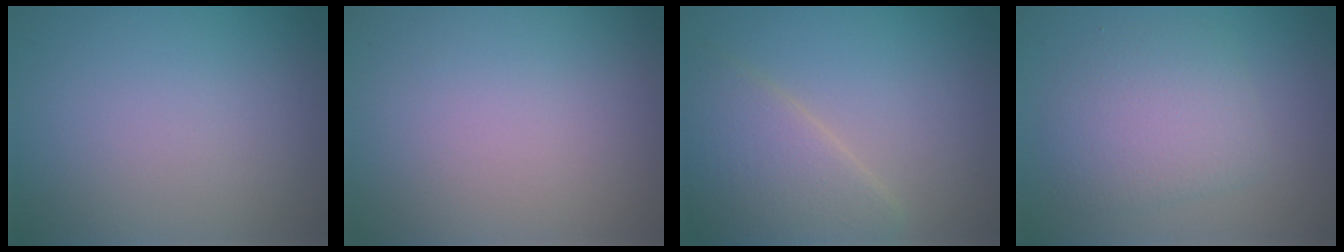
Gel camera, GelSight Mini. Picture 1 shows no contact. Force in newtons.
{"total": 0.0}
{"total": 4.9, "press": 4.9, "slide": 0.3}
{"total": 4.0, "press": 4.0, "slide": 0.2}